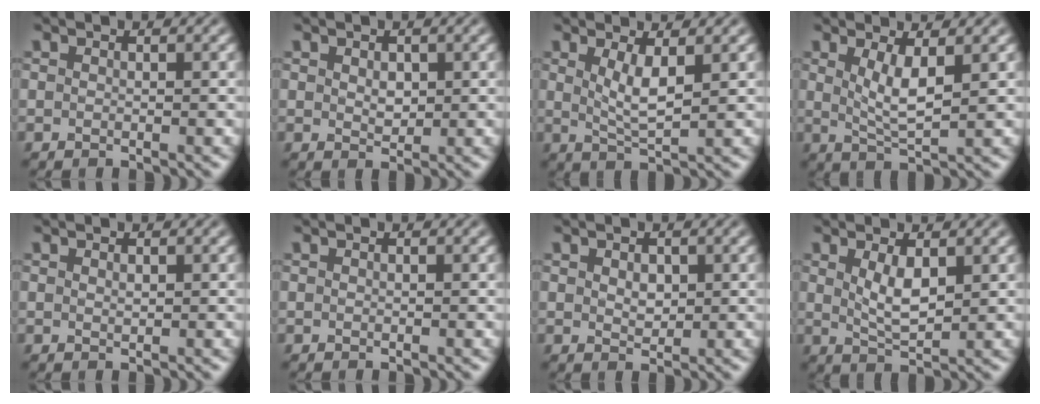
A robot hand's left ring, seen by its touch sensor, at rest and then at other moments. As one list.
[{"total": 1.2, "force": [0.1, 0.8, 0.8], "torque": [-0.015, -0.002, 0.009]}, {"total": 2.8, "force": [0.6, 0.8, 2.7], "torque": [-0.052, -0.009, 0.017]}, {"total": 3.2, "force": [0.6, 0.9, 3.1], "torque": [-0.062, -0.010, 0.017]}, {"total": 0.0}, {"total": 0.0}, {"total": 1.2, "force": [0.2, 0.9, 0.8], "torque": [-0.014, -0.002, 0.009]}, {"total": 2.7, "force": [0.6, 1.0, 2.4], "torque": [-0.052, -0.006, 0.019]}]